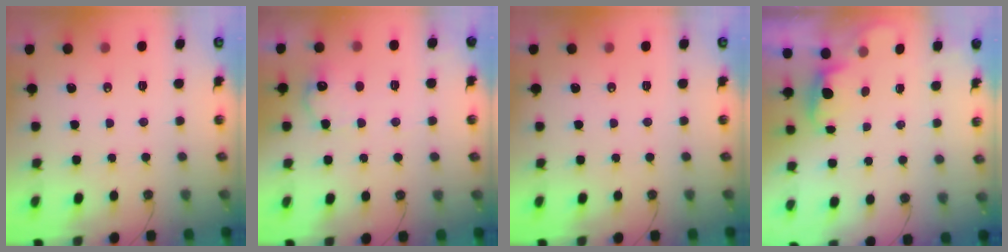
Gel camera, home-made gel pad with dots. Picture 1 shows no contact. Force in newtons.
{"total": 10.8, "press": 10.8, "slide": 0.4}
{"total": 0.0}
{"total": 0.7, "press": 0.1, "slide": 0.7}